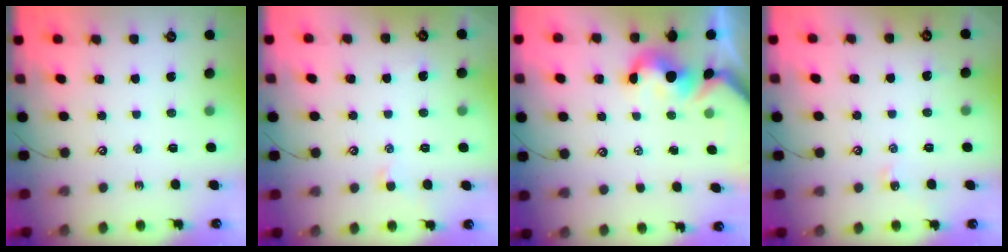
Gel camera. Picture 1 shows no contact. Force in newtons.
{"total": 0.6, "press": 0.3, "slide": 0.5}
{"total": 1.0, "press": 0.7, "slide": 0.7}
{"total": 1.3, "press": 1.2, "slide": 0.4}